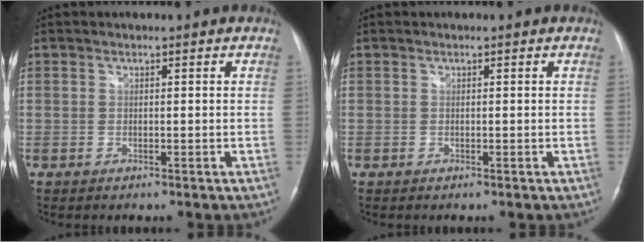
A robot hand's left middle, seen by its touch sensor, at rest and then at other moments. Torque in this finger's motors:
{"motor_torque": [0.00, 0.00, 0.00, 0.00]}